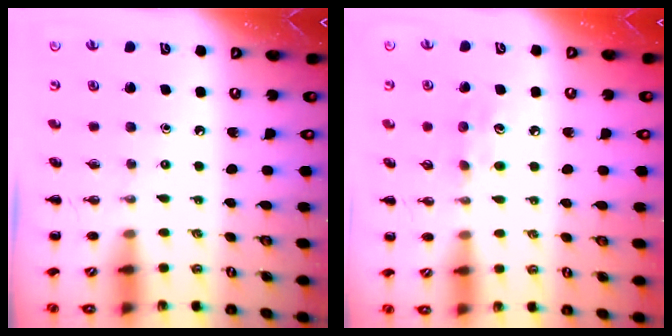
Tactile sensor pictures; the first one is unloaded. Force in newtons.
{"total": 6.7, "press": 6.5, "slide": 1.7}